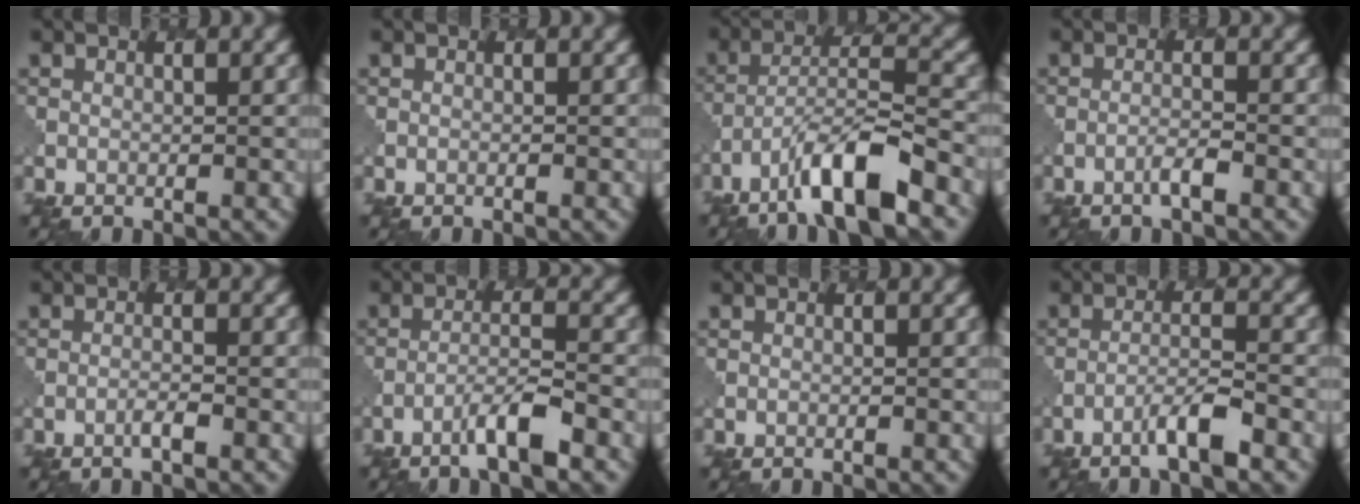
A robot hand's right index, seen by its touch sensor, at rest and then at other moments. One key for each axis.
{"total": 0.0}
{"total": 7.8, "fx": -5.0, "fy": 1.8, "fz": 5.7, "tx": -0.097, "ty": 0.008, "tz": -0.086}
{"total": 1.2, "fx": -0.7, "fy": 0.1, "fz": 1.0, "tx": -0.017, "ty": 0.007, "tz": -0.016}
{"total": 0.8, "fx": -0.4, "fy": 0.1, "fz": 0.7, "tx": -0.011, "ty": 0.005, "tz": -0.011}
{"total": 3.6, "fx": -2.3, "fy": 0.3, "fz": 2.7, "tx": -0.050, "ty": 0.007, "tz": -0.048}
{"total": 0.0}
{"total": 3.1, "fx": -2.0, "fy": 0.2, "fz": 2.4, "tx": -0.044, "ty": 0.006, "tz": -0.043}